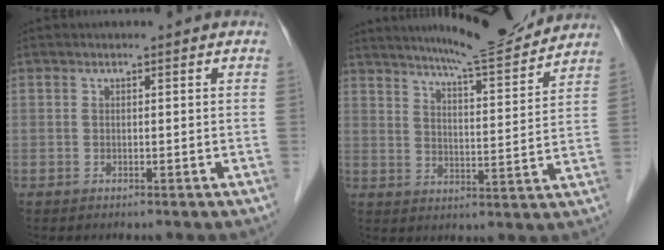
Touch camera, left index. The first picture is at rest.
{"total": 12.4, "force": [11.4, 0.1, 4.9], "torque": [-0.076, -0.010, 0.160]}